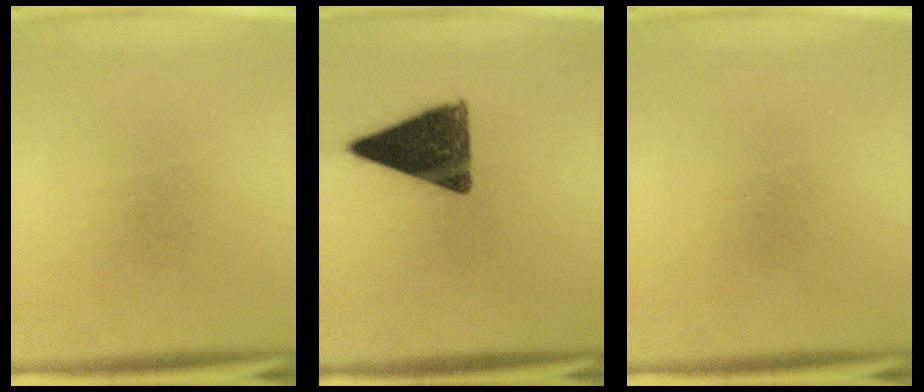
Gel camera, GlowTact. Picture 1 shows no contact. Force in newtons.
{"total": 12.8}
{"total": 0.0}